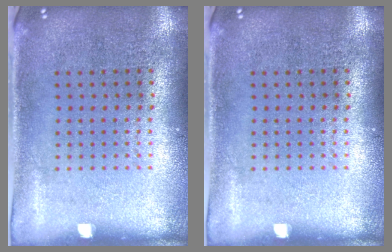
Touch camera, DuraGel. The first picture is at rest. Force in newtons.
{"total": 0.0}